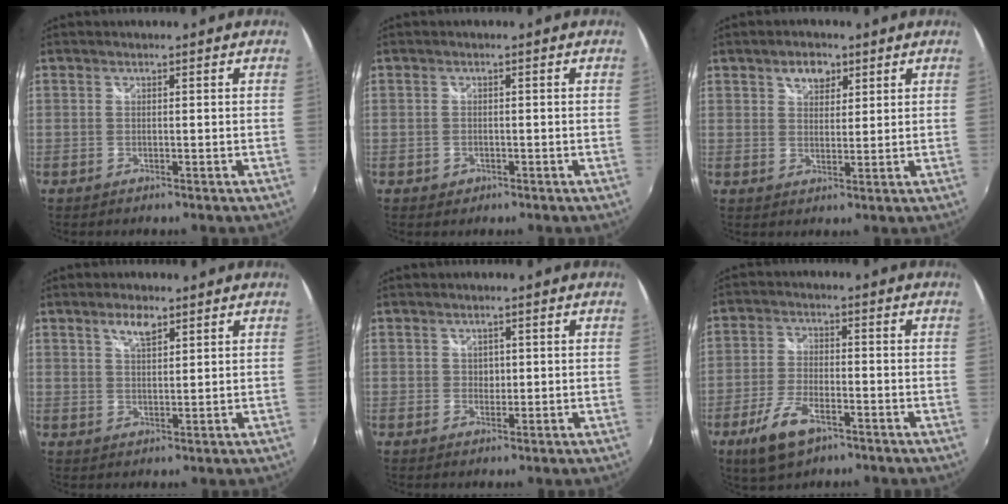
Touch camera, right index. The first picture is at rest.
{"total": 1.9, "force": [-0.8, 1.6, 0.6], "torque": [-0.013, -0.003, -0.011]}
{"total": 4.5, "force": [2.6, 2.9, 2.2], "torque": [-0.028, 0.009, 0.046]}
{"total": 3.8, "force": [2.5, 1.4, 2.6], "torque": [-0.044, 0.004, 0.044]}
{"total": 1.4, "force": [0.3, 1.3, 0.4], "torque": [-0.003, 0.002, 0.004]}
{"total": 9.2, "force": [-5.3, 4.0, 6.4], "torque": [-0.150, -0.014, -0.097]}